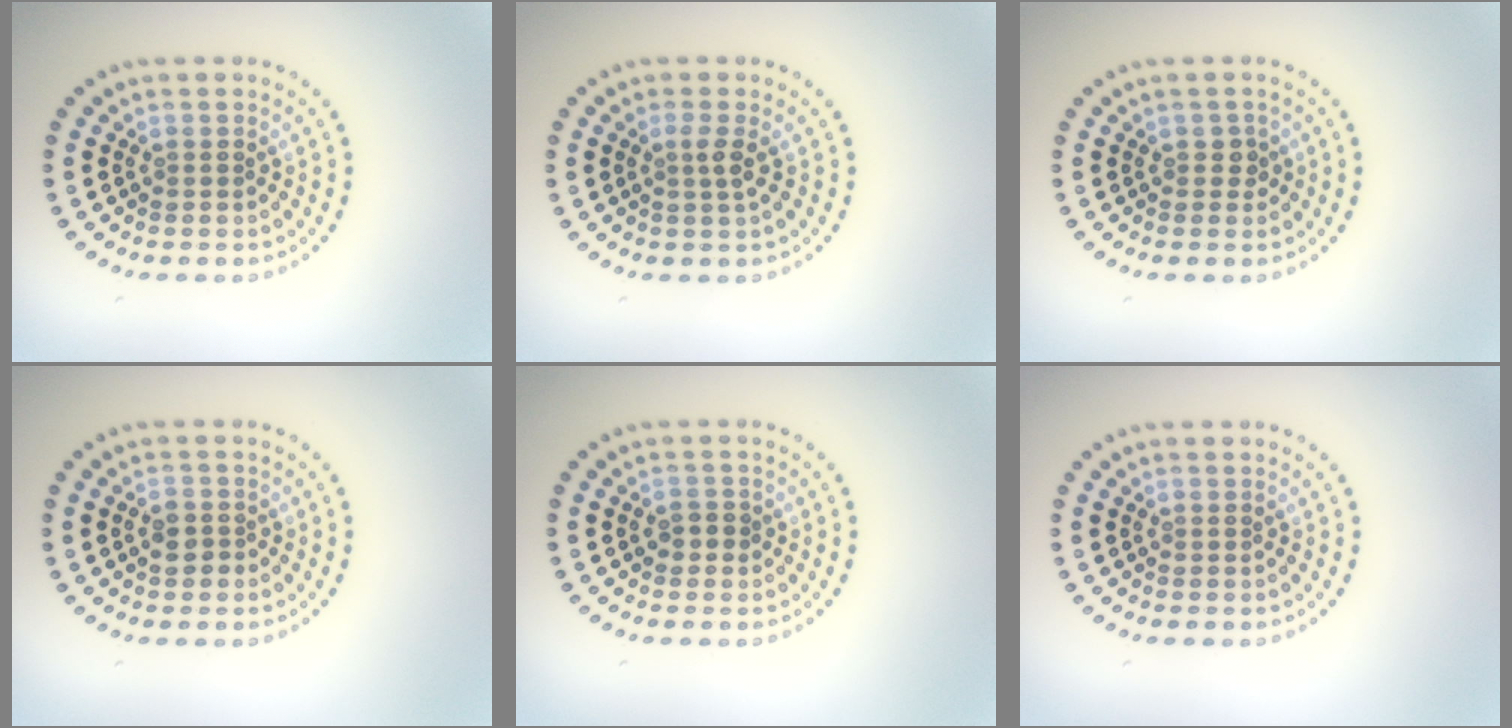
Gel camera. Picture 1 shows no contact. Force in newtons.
{"total": 1.5, "press": 1.1, "slide": 1.0}
{"total": 0.9, "press": 0.8, "slide": 0.4}
{"total": 1.8, "press": 1.7, "slide": 0.6}
{"total": 1.2, "press": 1.1, "slide": 0.4}
{"total": 0.0}